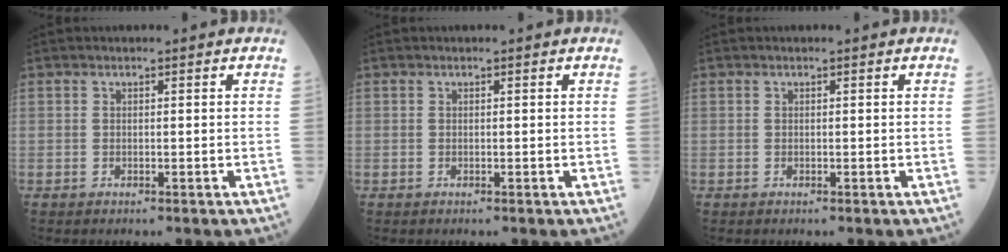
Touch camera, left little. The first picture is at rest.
{"total": 0.0}
{"total": 0.0}